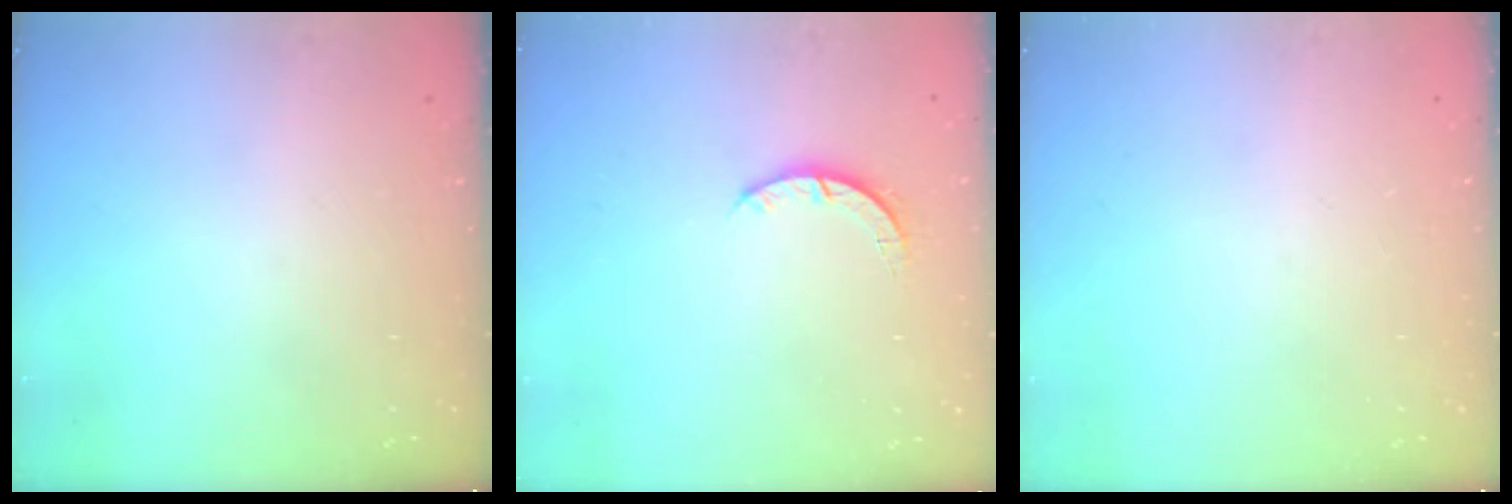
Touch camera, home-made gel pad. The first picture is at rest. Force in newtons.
{"total": 2.7, "press": 2.7, "slide": 0.4}
{"total": 0.0}